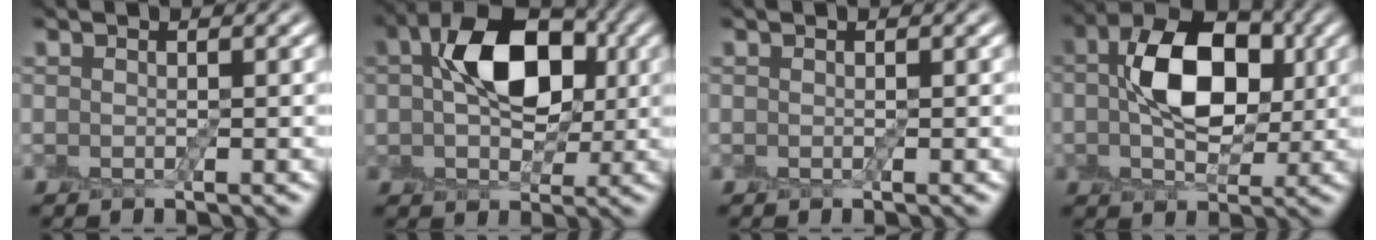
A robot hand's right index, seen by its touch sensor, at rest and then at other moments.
{"total": 10.0, "force": [1.9, 6.2, 7.6], "torque": [-0.119, 0.013, 0.026]}
{"total": 0.0}
{"total": 9.0, "force": [1.1, 5.4, 7.1], "torque": [-0.127, 0.012, 0.012]}